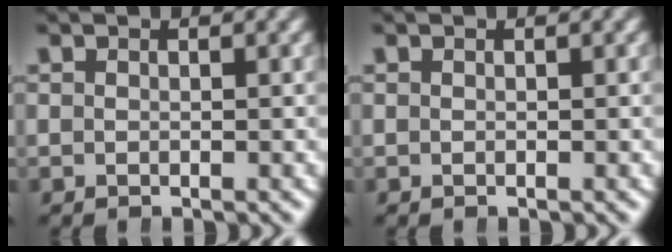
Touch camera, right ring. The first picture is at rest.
{"total": 0.0}